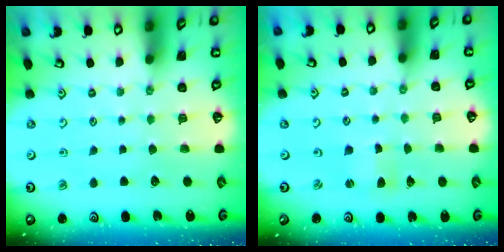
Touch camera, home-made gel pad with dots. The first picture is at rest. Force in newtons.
{"total": 1.1, "press": 1.0, "slide": 0.3}